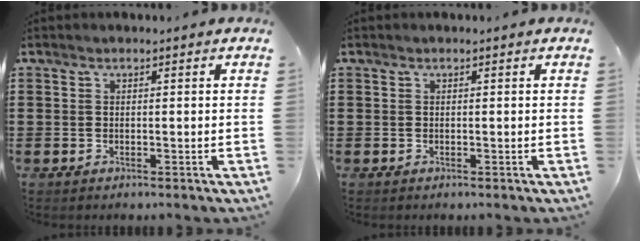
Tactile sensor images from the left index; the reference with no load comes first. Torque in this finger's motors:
{"motor_torque": [-0.03, -0.02, 0.00, 0.01]}